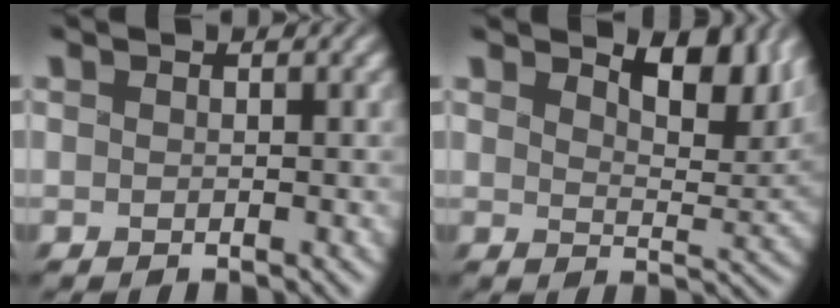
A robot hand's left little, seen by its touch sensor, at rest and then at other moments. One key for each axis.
{"total": 7.2, "fx": 4.4, "fy": 3.1, "fz": 4.7, "tx": -0.074, "ty": -0.002, "tz": 0.065}